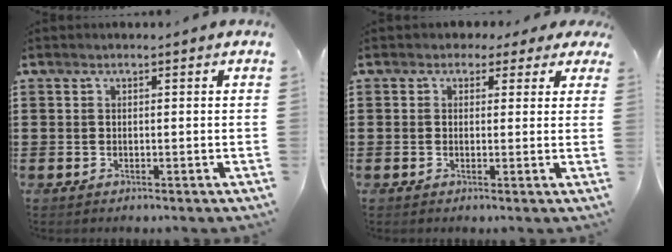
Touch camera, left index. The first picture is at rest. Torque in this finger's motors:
{"motor_torque": [2.14, 0.00, -0.08, -0.21]}